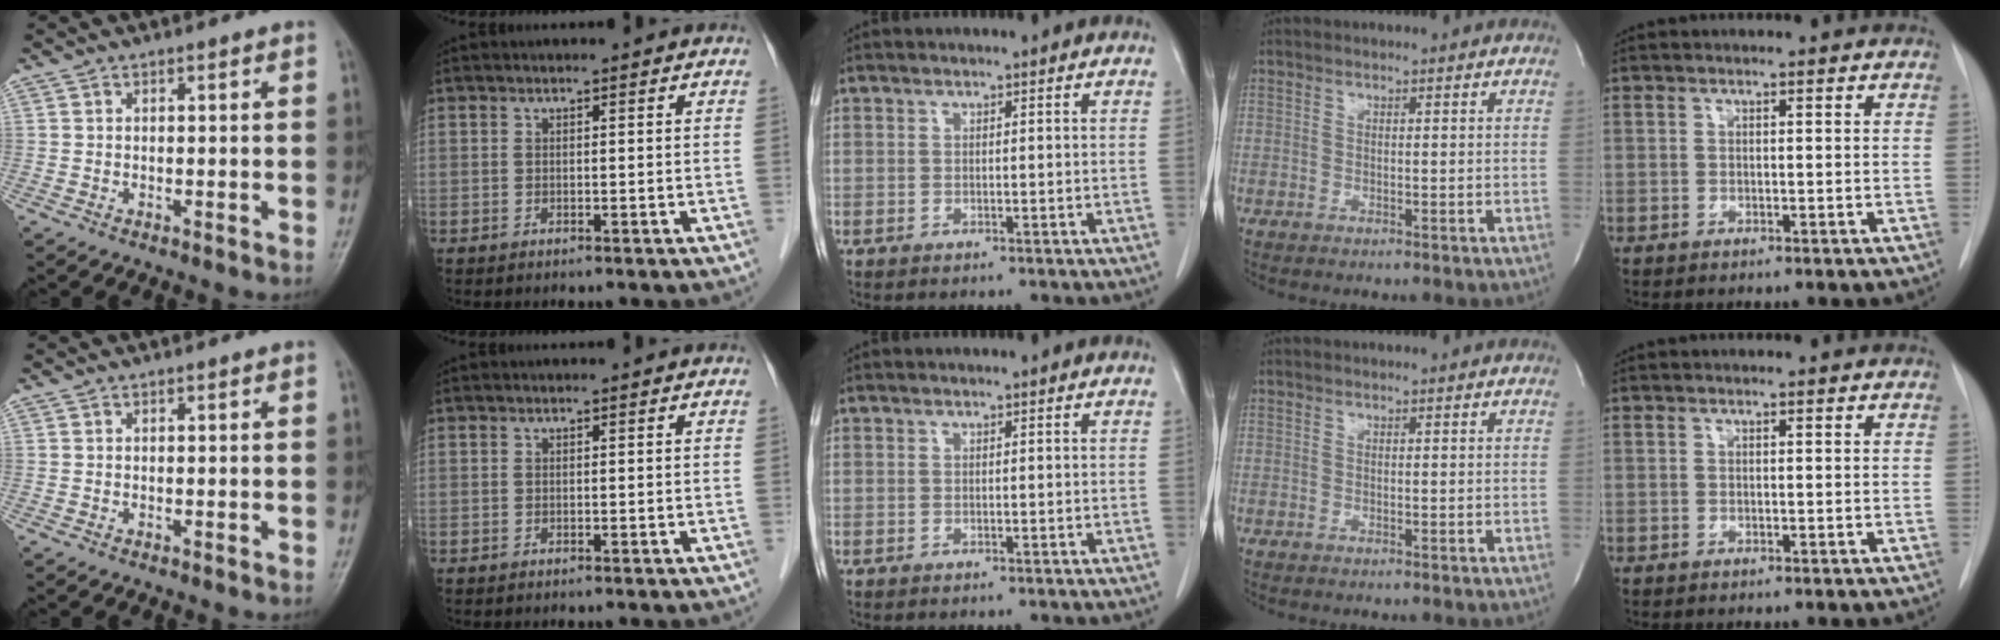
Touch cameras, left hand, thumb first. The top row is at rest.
{}